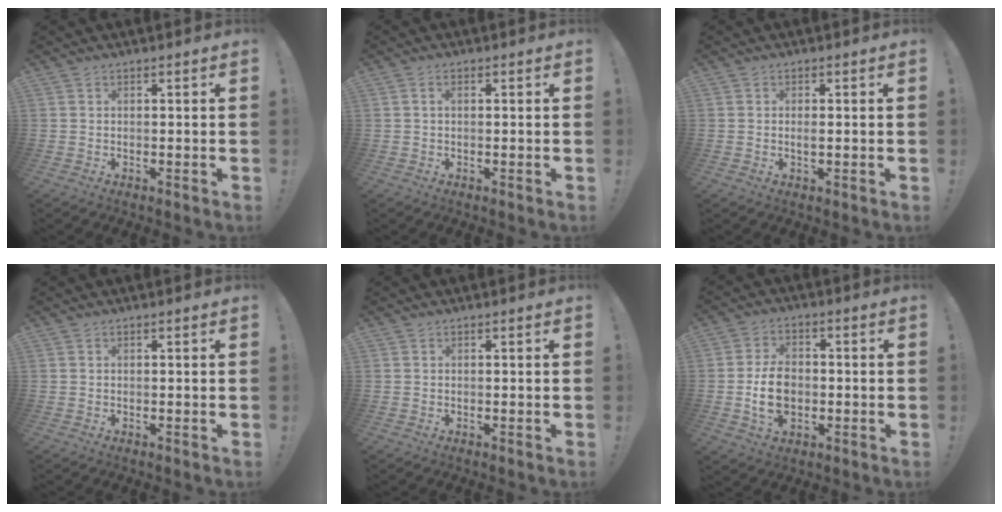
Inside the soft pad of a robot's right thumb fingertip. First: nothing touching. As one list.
[{"total": 1.5, "force": [0.2, 0.8, 1.3], "torque": [-0.035, 0.007, 0.005]}, {"total": 1.2, "force": [-0.2, 0.3, 1.2], "torque": [-0.015, -0.002, -0.005]}, {"total": 0.0}, {"total": 0.0}, {"total": 10.6, "force": [-1.7, 7.6, 7.3], "torque": [-0.125, 0.003, -0.028]}]